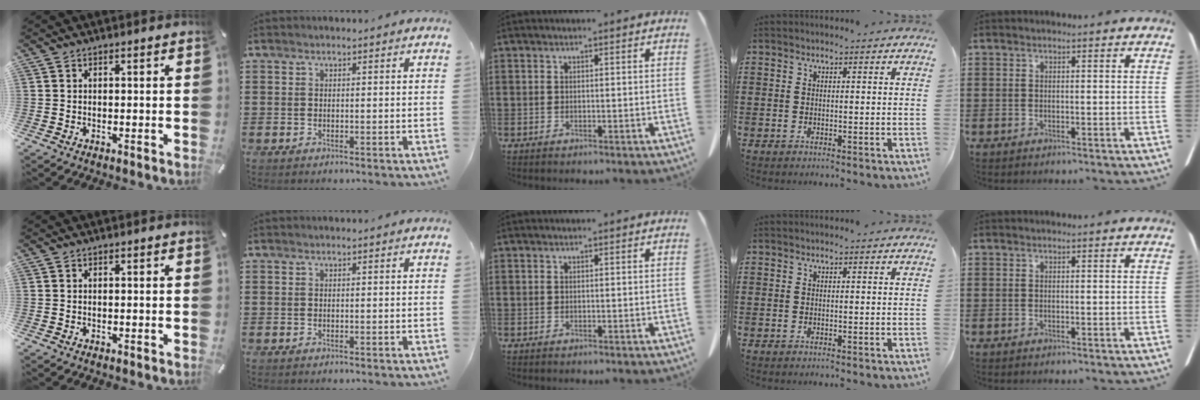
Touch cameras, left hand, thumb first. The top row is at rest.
{}